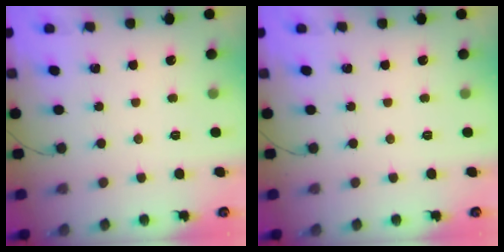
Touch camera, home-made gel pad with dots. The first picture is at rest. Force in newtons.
{"total": 0.0}